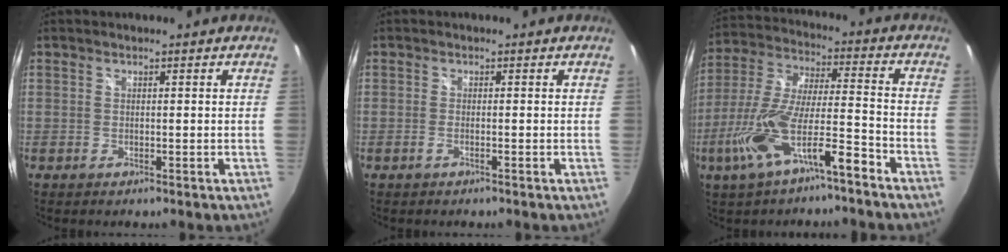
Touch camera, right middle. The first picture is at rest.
{"total": 0.8, "force": [-0.6, 0.1, 0.5], "torque": [-0.011, 0.000, -0.013]}
{"total": 15.1, "force": [-8.8, 3.1, 11.9], "torque": [-0.247, -0.013, -0.162]}